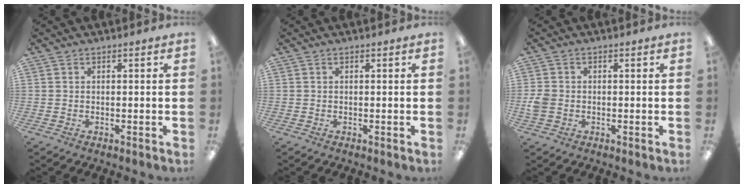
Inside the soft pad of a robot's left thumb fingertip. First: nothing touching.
{"total": 0.0}
{"total": 3.6, "force": [-0.7, 2.9, 2.0], "torque": [-0.024, 0.005, -0.012]}